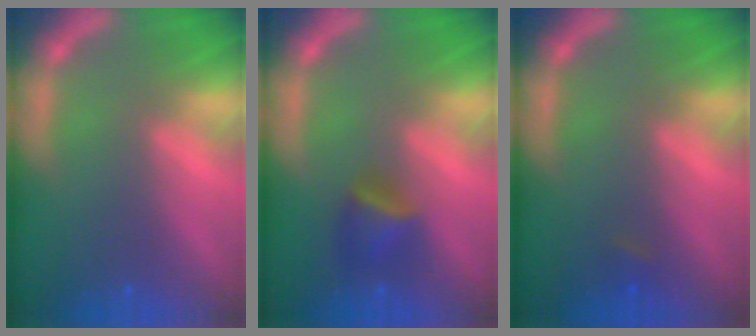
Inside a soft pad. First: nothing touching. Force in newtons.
{"total": 2.9}
{"total": 0.9}